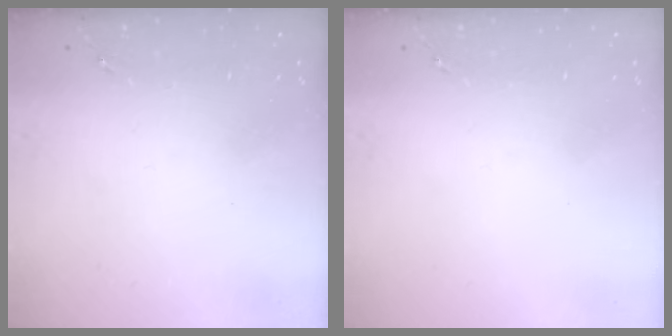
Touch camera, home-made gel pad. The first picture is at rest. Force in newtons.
{"total": 0.0}